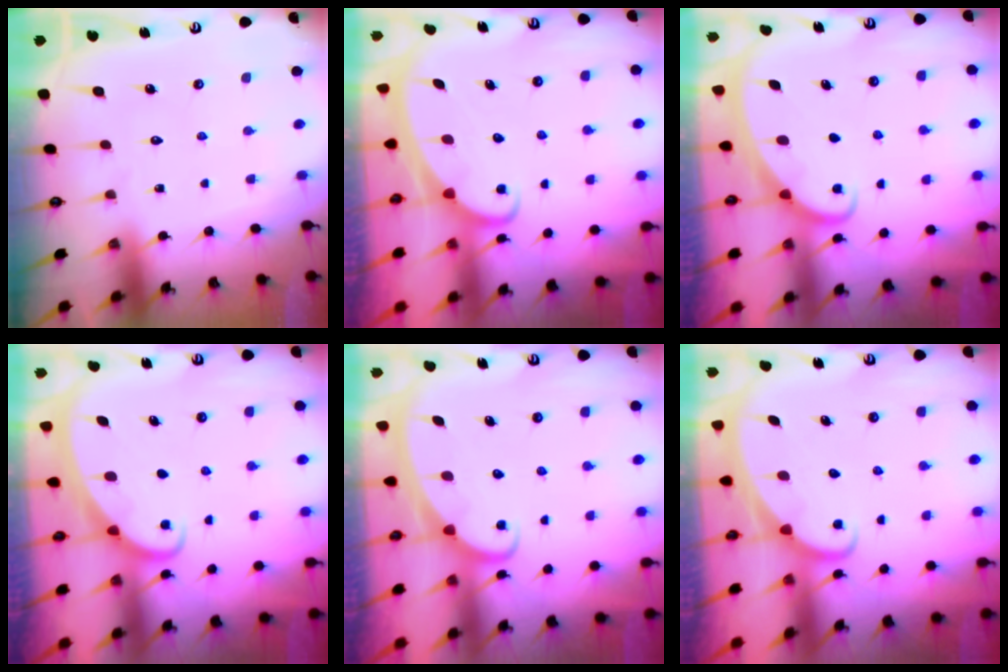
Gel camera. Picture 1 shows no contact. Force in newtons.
{"total": 2.2, "press": 2.1, "slide": 0.4}
{"total": 2.2, "press": 2.2, "slide": 0.4}
{"total": 2.1, "press": 2.1, "slide": 0.1}
{"total": 2.4, "press": 2.4, "slide": 0.4}
{"total": 1.8, "press": 1.8, "slide": 0.1}